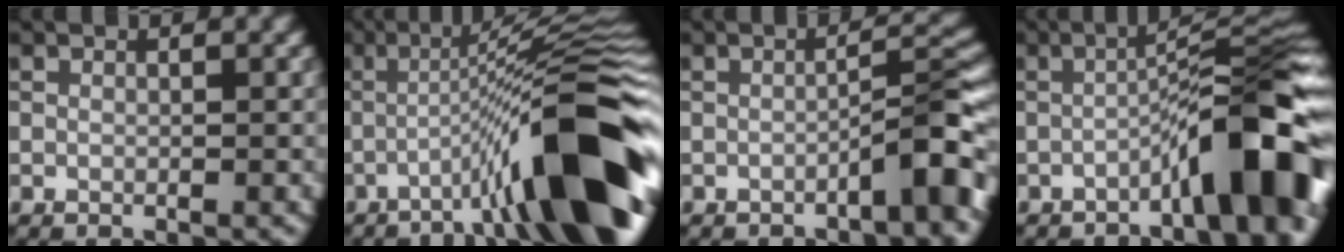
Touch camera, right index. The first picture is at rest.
{"total": 13.0, "force": [-4.7, 1.9, 12.0], "torque": [-0.159, 0.022, -0.075]}
{"total": 4.3, "force": [-2.3, 0.5, 3.5], "torque": [-0.048, 0.023, -0.040]}
{"total": 9.4, "force": [-3.9, 1.5, 8.4], "torque": [-0.107, 0.030, -0.065]}